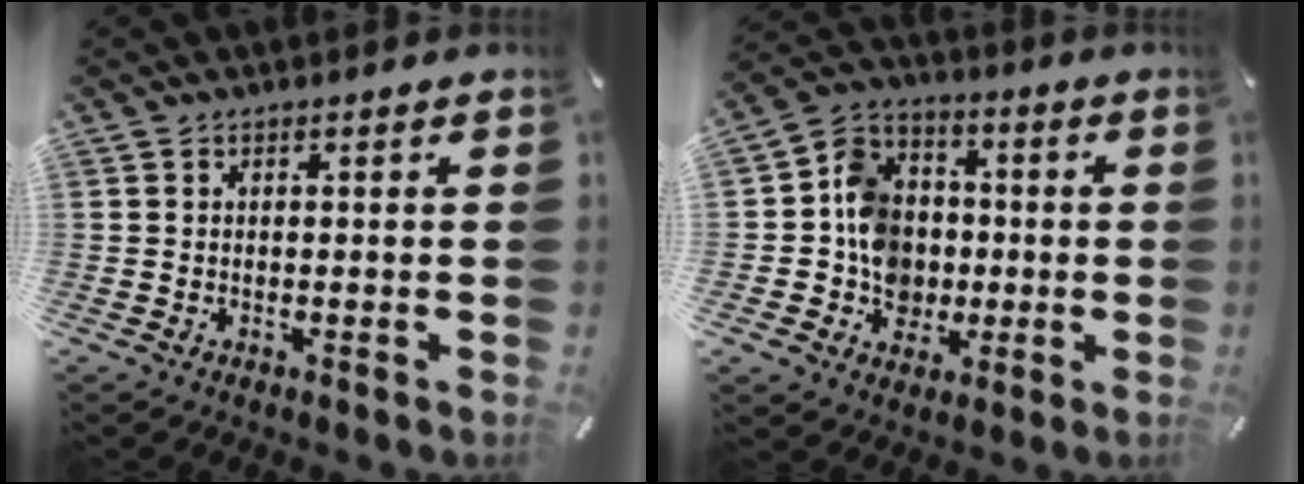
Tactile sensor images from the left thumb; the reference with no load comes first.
{"total": 12.5, "force": [-1.6, 11.4, 4.8], "torque": [-0.095, 0.020, -0.020]}